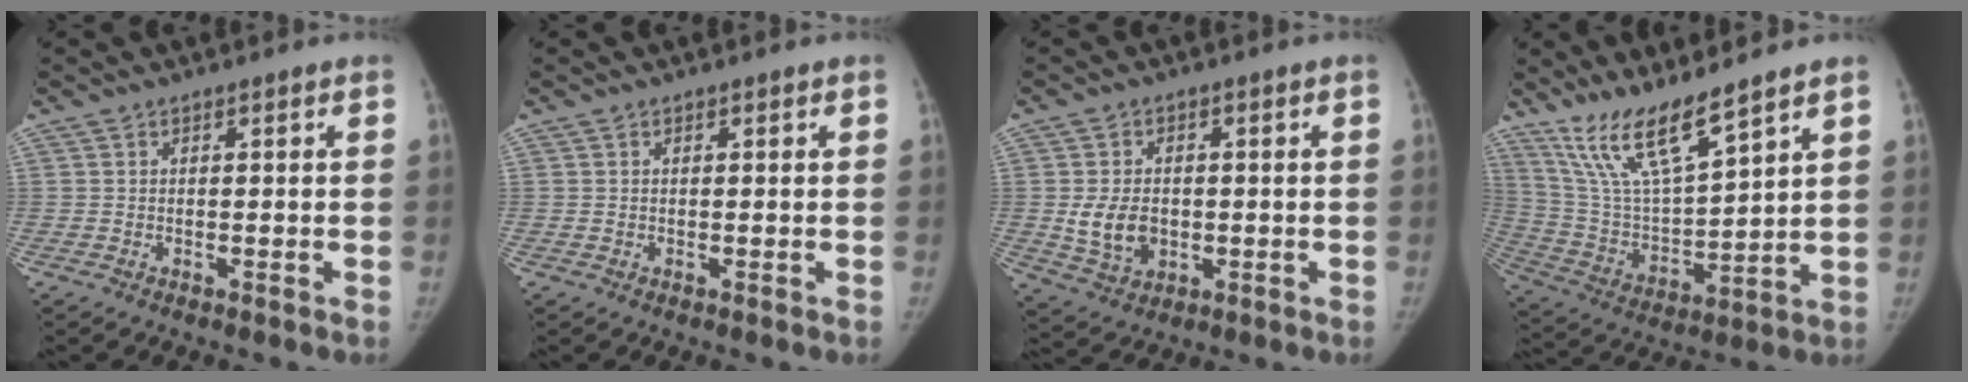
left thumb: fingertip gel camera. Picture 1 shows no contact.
{"total": 0.0}
{"total": 7.6, "force": [-0.6, 5.8, 4.9], "torque": [-0.071, -0.003, 0.002]}
{"total": 14.3, "force": [10.9, 2.4, 9.0], "torque": [-0.157, -0.062, 0.225]}